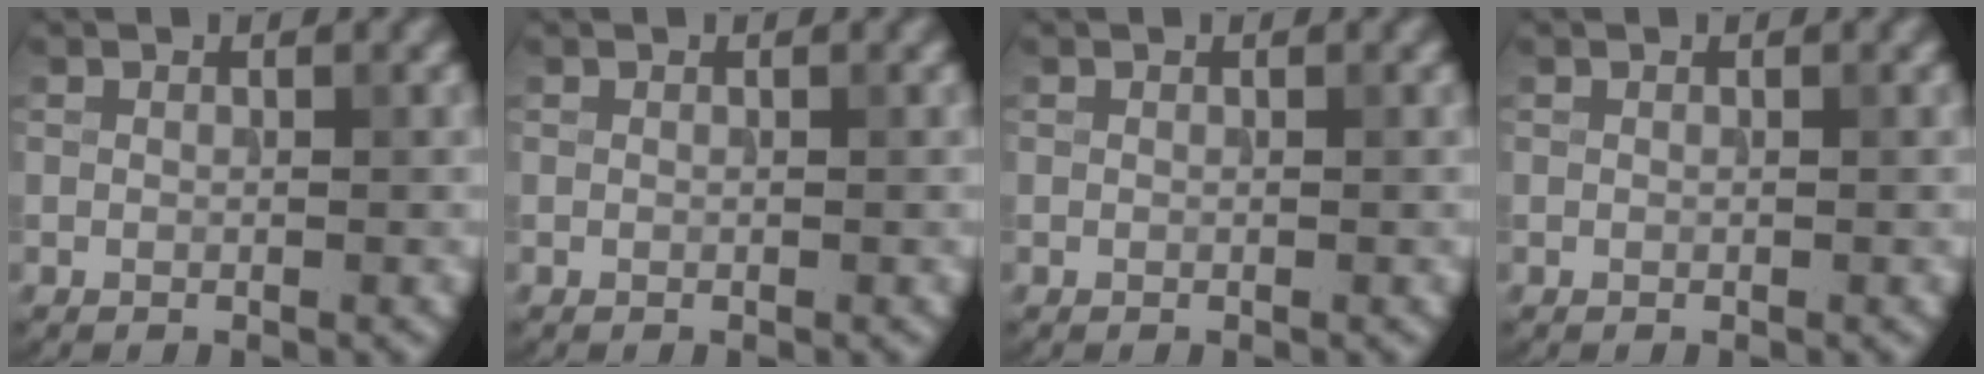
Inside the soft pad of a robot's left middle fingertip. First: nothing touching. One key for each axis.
{"total": 0.0}
{"total": 0.0}
{"total": 0.0}